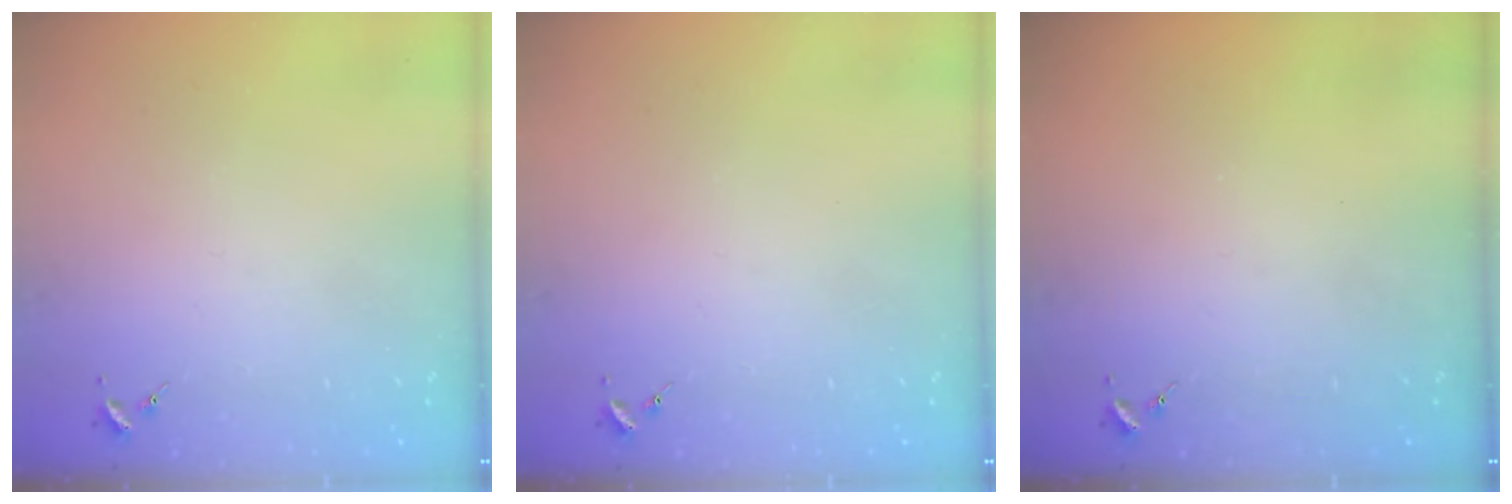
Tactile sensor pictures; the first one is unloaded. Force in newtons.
{"total": 0.0}
{"total": 0.0}